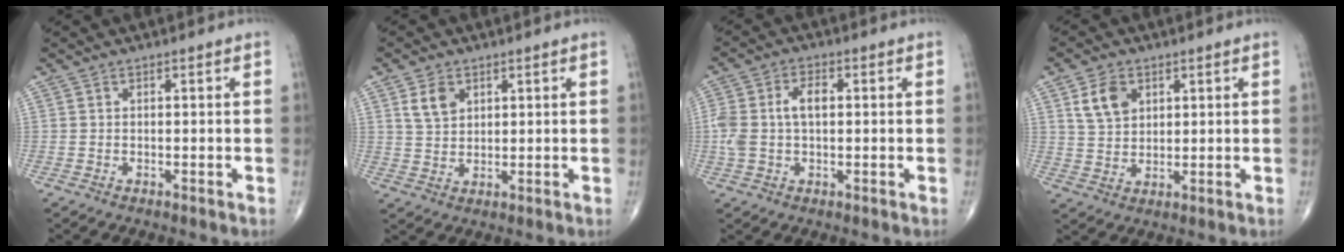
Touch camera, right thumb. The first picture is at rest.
{"total": 4.6, "force": [2.2, 3.2, 2.5], "torque": [-0.036, -0.011, 0.045]}
{"total": 7.3, "force": [0.6, 4.2, 5.9], "torque": [-0.136, 0.021, 0.013]}
{"total": 6.5, "force": [2.8, 4.6, 3.7], "torque": [-0.052, -0.012, 0.055]}